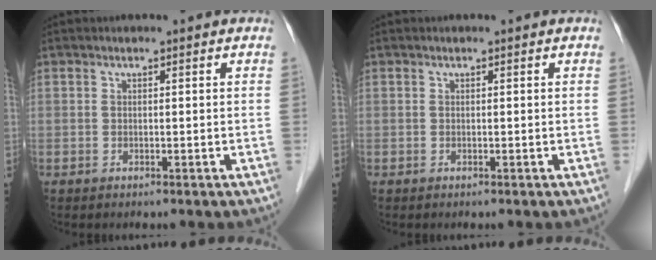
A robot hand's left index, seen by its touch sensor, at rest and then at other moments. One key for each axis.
{"total": 0.0}